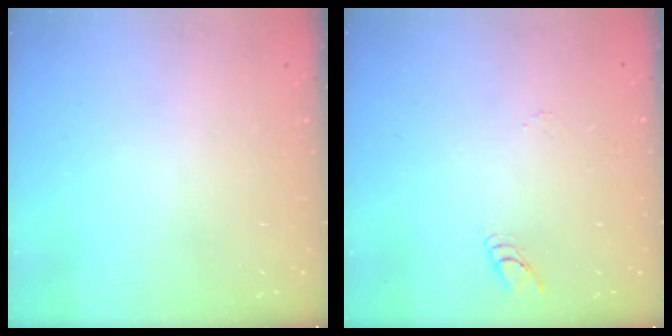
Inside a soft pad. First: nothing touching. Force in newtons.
{"total": 3.3, "press": 3.3, "slide": 0.3}